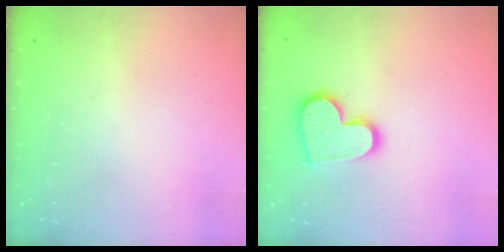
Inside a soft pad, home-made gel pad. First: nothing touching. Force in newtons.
{"total": 13.8, "press": 13.8, "slide": 1.1}